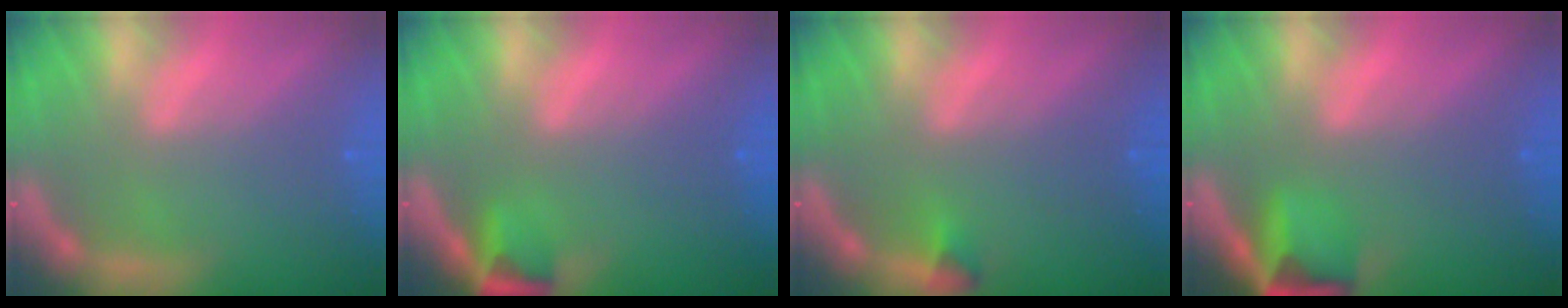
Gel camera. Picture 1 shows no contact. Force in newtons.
{"total": 2.4}
{"total": 0.9}
{"total": 4.4}